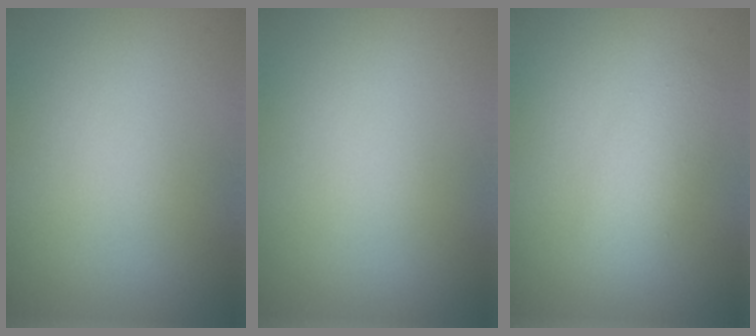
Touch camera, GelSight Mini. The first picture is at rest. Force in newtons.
{"total": 0.0}
{"total": 2.4, "press": 2.4, "slide": 0.1}